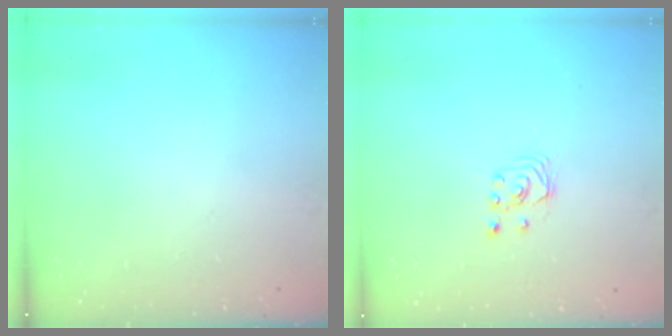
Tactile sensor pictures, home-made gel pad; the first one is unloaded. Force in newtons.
{"total": 1.8, "press": 1.8, "slide": 0.2}